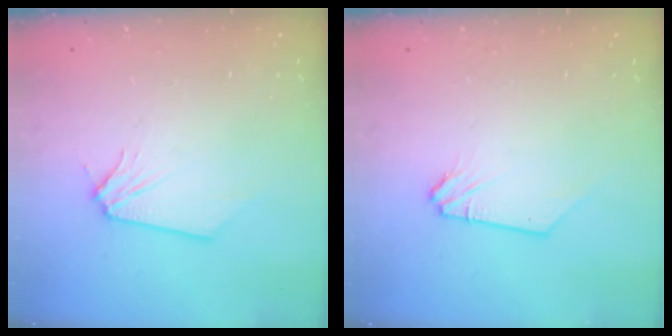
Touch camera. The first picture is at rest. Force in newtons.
{"total": 0.0}